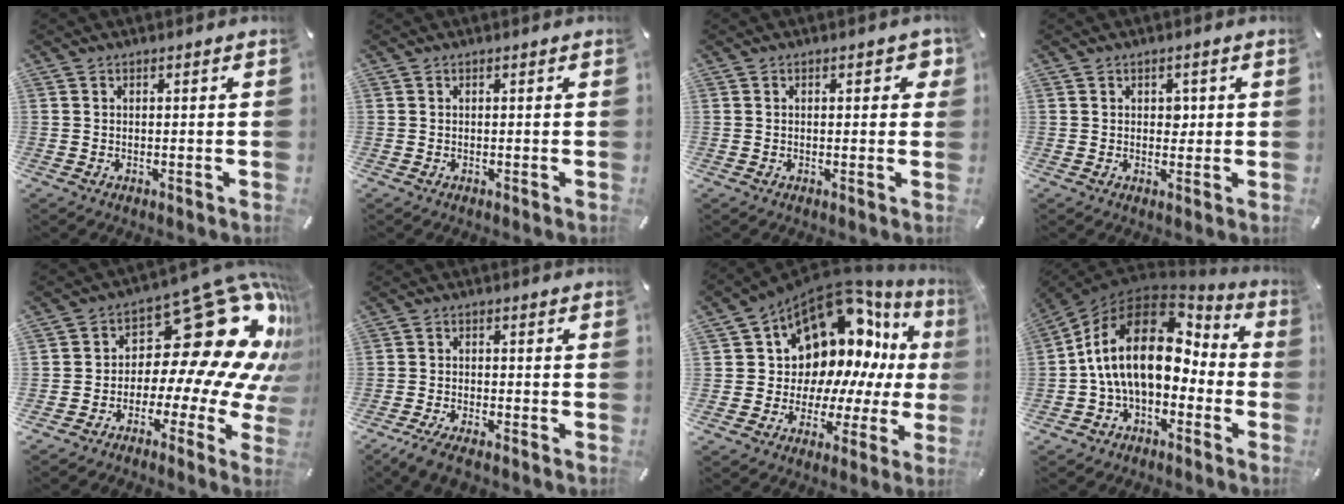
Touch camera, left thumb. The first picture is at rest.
{"total": 0.0}
{"total": 3.5, "force": [0.5, 1.8, 3.0], "torque": [-0.037, 0.001, 0.002]}
{"total": 2.5, "force": [0.3, 2.0, 1.5], "torque": [-0.008, -0.003, -0.003]}
{"total": 25.4, "force": [8.9, 12.4, 20.3], "torque": [-0.282, -0.087, 0.162]}
{"total": 4.4, "force": [-3.5, 1.0, 2.5], "torque": [-0.057, 0.008, -0.066]}
{"total": 14.4, "force": [8.4, 10.3, 5.6], "torque": [-0.080, -0.102, 0.164]}
{"total": 19.8, "force": [1.7, 12.9, 15.0], "torque": [-0.302, -0.002, 0.028]}